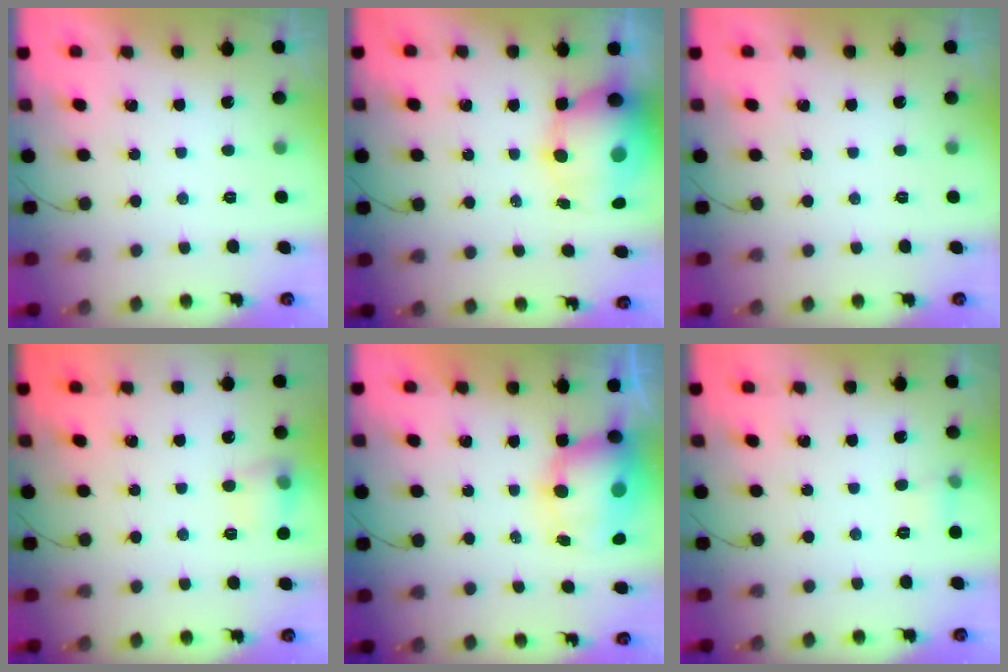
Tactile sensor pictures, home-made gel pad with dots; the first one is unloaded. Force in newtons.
{"total": 11.5, "press": 11.1, "slide": 3.1}
{"total": 0.0}
{"total": 8.9, "press": 8.9, "slide": 0.7}
{"total": 11.1, "press": 10.7, "slide": 2.8}
{"total": 6.9, "press": 3.6, "slide": 5.9}